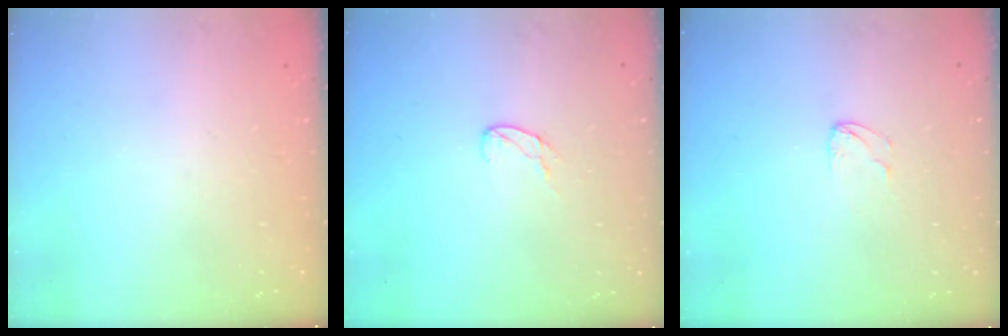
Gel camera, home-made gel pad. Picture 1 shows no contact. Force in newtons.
{"total": 5.5, "press": 5.4, "slide": 0.5}
{"total": 4.1, "press": 4.1, "slide": 0.3}